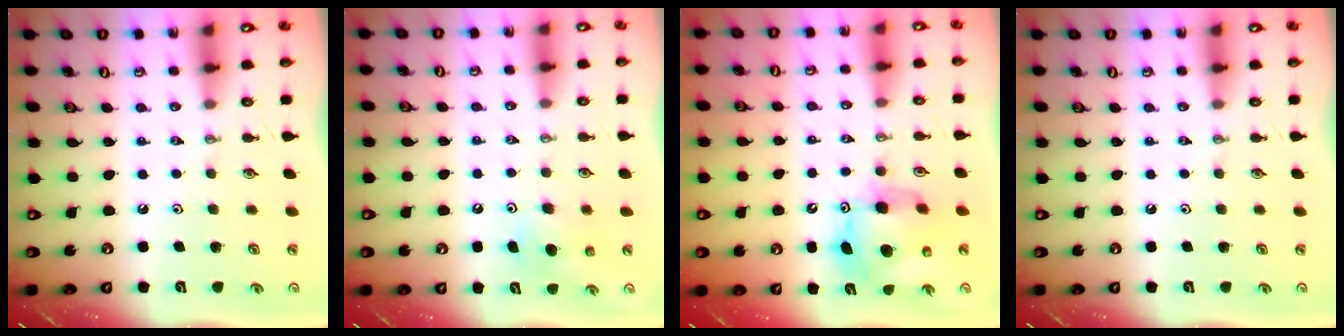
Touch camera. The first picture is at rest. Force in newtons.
{"total": 6.2, "press": 6.1, "slide": 1.1}
{"total": 13.2, "press": 13.2, "slide": 1.2}
{"total": 0.0}